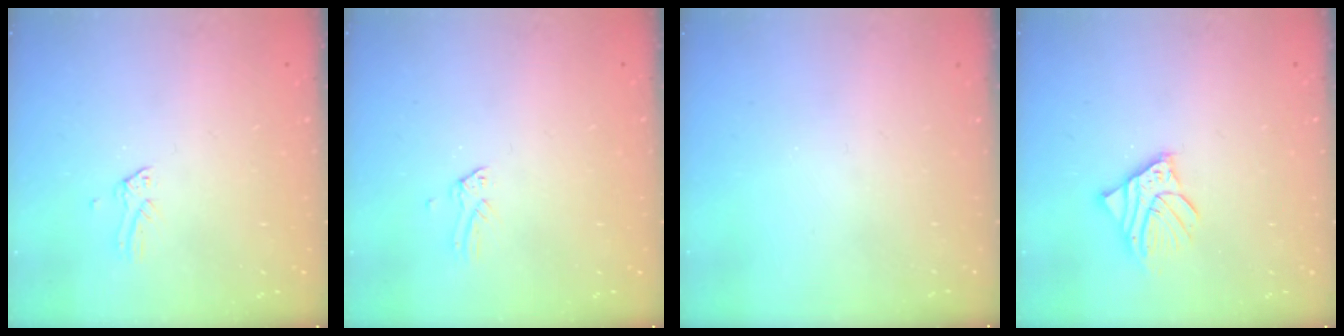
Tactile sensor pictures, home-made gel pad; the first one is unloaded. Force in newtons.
{"total": 0.0}
{"total": 0.0}
{"total": 7.0, "press": 6.9, "slide": 0.8}